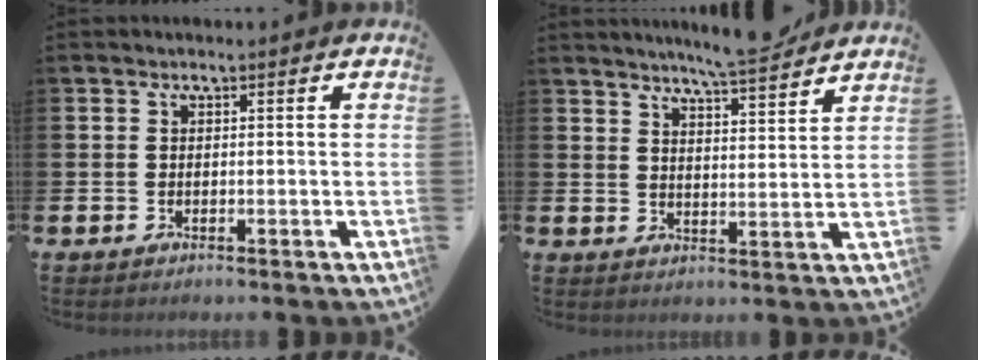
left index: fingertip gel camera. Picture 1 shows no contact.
{"total": 6.4, "force": [6.2, -0.4, 1.3], "torque": [-0.029, -0.040, 0.108]}